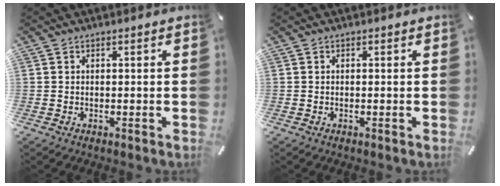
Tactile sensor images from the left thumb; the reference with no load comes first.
{"total": 0.0}